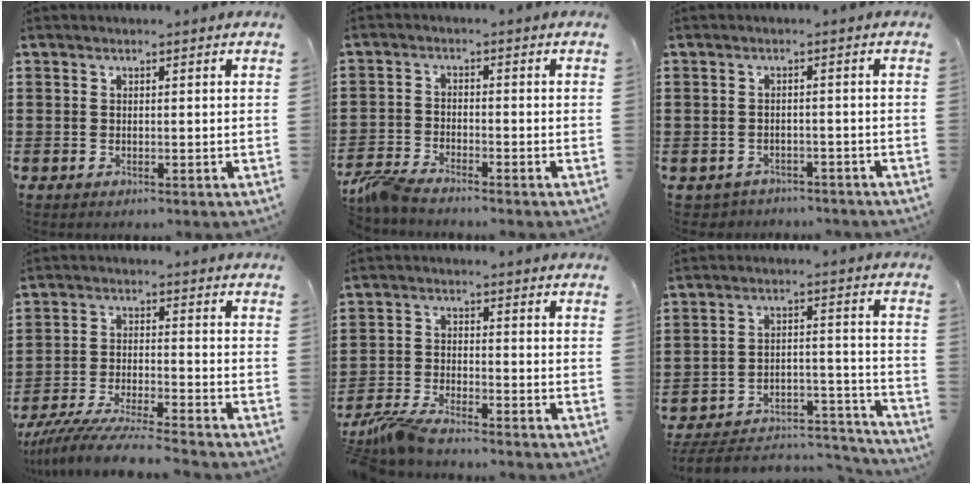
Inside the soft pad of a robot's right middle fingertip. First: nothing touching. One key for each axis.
{"total": 3.7, "fx": -3.4, "fy": 0.3, "fz": 1.5, "tx": -0.055, "ty": -0.009, "tz": -0.074}
{"total": 2.0, "fx": -1.9, "fy": 0.5, "fz": -0.3, "tx": -0.003, "ty": 0.000, "tz": -0.044}
{"total": 7.3, "fx": -6.9, "fy": -0.3, "fz": 2.3, "tx": -0.047, "ty": -0.008, "tz": -0.134}
{"total": 4.8, "fx": -4.5, "fy": 0.2, "fz": 1.8, "tx": -0.059, "ty": -0.015, "tz": -0.091}
{"total": 4.9, "fx": -4.4, "fy": 1.0, "fz": 1.7, "tx": -0.028, "ty": -0.002, "tz": -0.090}